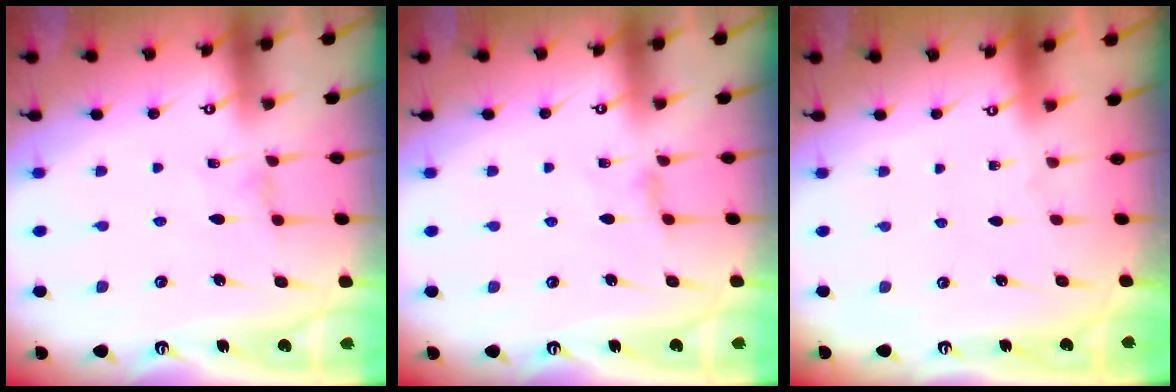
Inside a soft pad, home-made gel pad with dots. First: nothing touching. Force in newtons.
{"total": 1.9, "press": 1.8, "slide": 0.5}
{"total": 0.0}